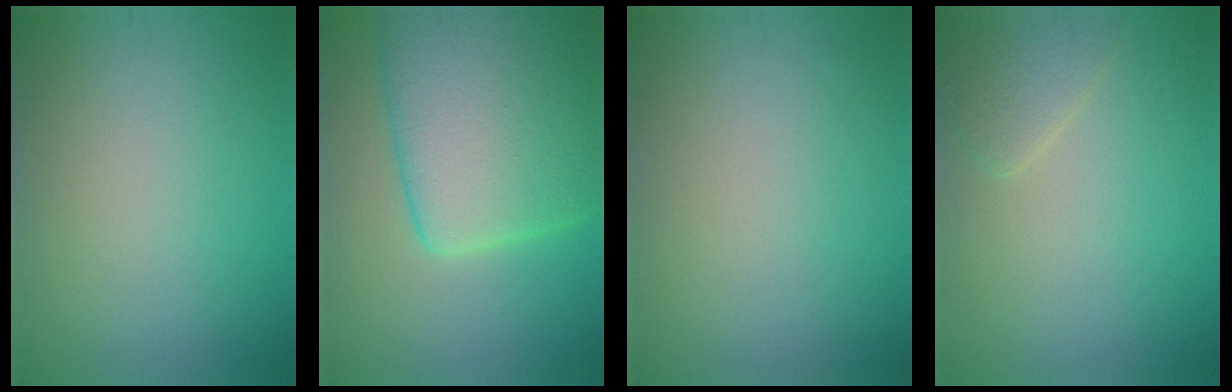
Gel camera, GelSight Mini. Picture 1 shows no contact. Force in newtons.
{"total": 11.0, "press": 10.9, "slide": 0.7}
{"total": 0.0}
{"total": 1.8, "press": 1.8, "slide": 0.1}